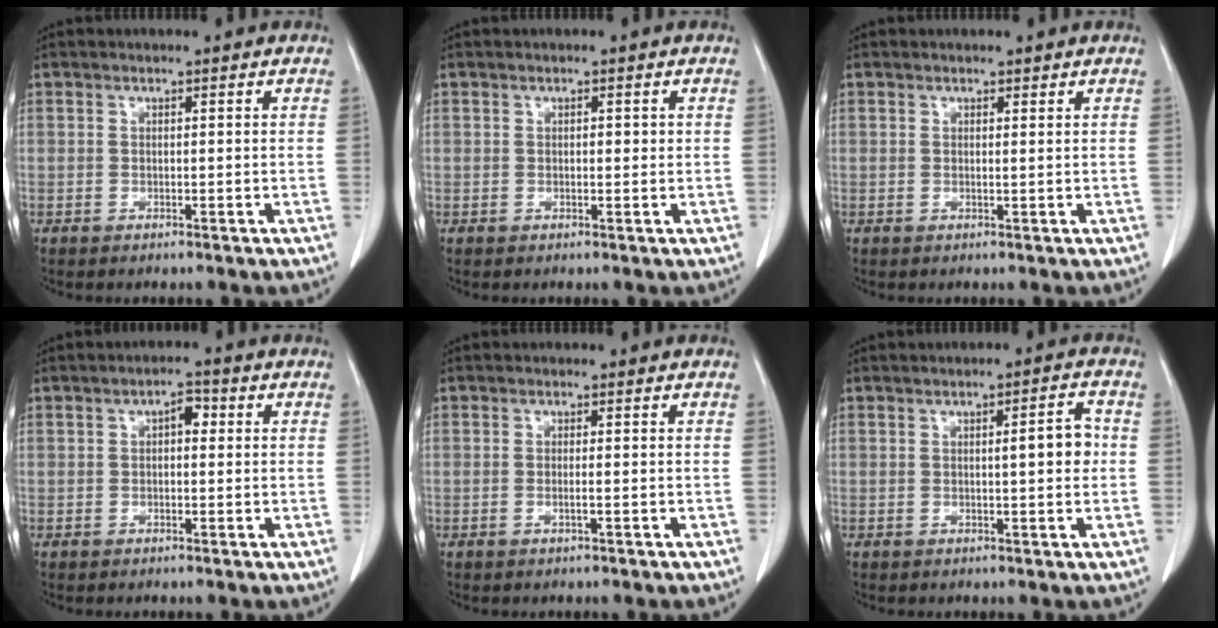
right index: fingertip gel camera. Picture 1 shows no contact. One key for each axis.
{"total": 1.1, "fx": 0.3, "fy": 0.7, "fz": 0.8, "tx": -0.008, "ty": 0.002, "tz": 0.003}
{"total": 0.5, "fx": 0.5, "fy": 0.1, "fz": 0.1, "tx": 0.000, "ty": -0.005, "tz": 0.006}
{"total": 2.7, "fx": 0.6, "fy": 1.4, "fz": 2.2, "tx": -0.028, "ty": 0.015, "tz": 0.005}
{"total": 0.9, "fx": -0.3, "fy": -0.1, "fz": 0.9, "tx": -0.016, "ty": -0.002, "tz": -0.006}
{"total": 4.2, "fx": 0.4, "fy": 0.9, "fz": 4.1, "tx": -0.055, "ty": 0.008, "tz": 0.004}